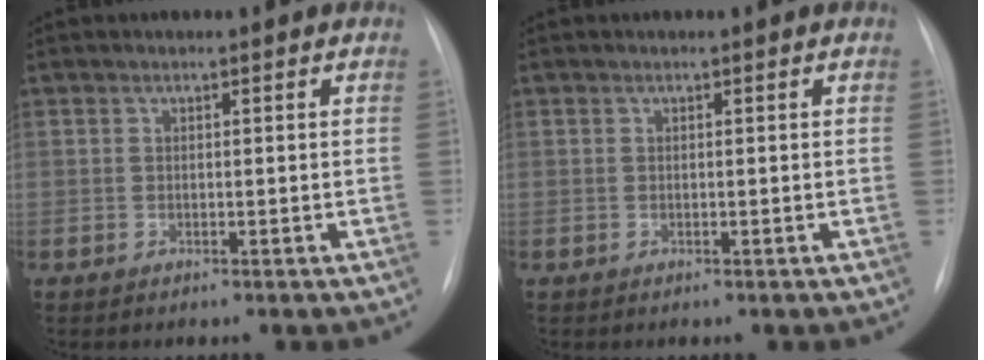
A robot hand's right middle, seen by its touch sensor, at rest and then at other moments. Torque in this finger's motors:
{"motor_torque": [-0.18, -0.16, -0.04, -0.01]}